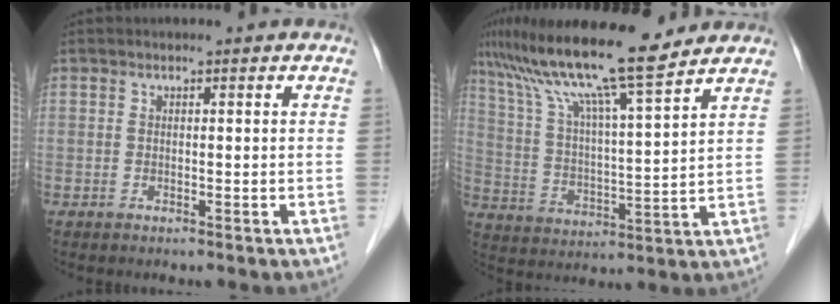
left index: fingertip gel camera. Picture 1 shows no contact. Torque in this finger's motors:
{"motor_torque": [0.99, -1.15, 1.05, 0.21]}